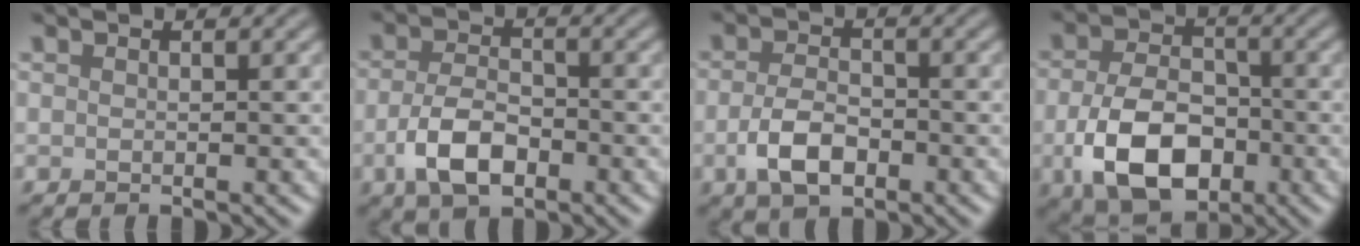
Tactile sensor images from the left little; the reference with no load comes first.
{"total": 4.9, "force": [-2.1, 2.7, 3.6], "torque": [-0.074, -0.003, -0.044]}
{"total": 4.1, "force": [-1.6, 2.2, 2.9], "torque": [-0.064, -0.003, -0.036]}
{"total": 8.8, "force": [-2.8, 5.6, 6.1], "torque": [-0.128, -0.017, -0.050]}